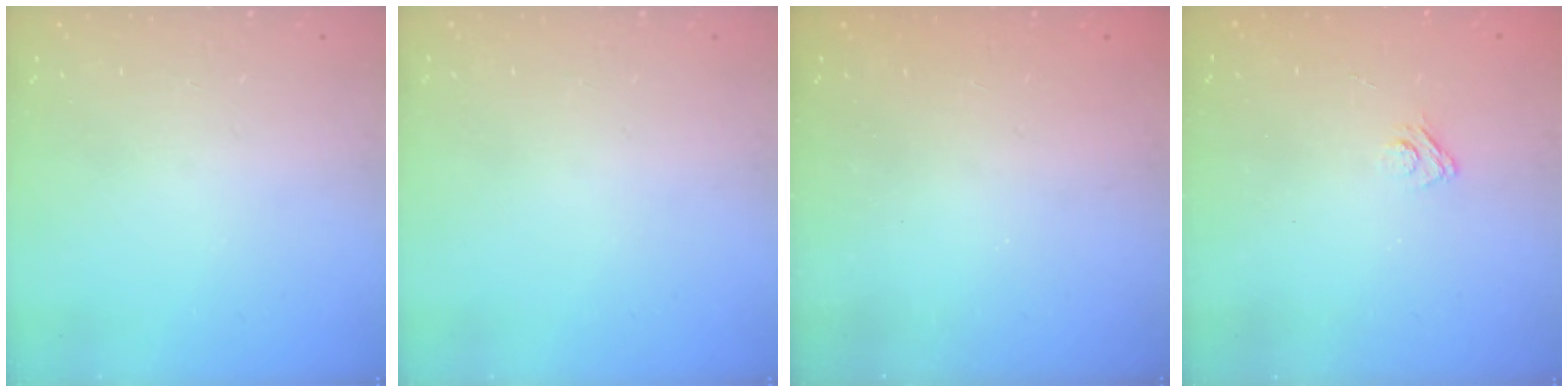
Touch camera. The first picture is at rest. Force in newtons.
{"total": 0.0}
{"total": 2.5, "press": 2.3, "slide": 0.8}
{"total": 3.0, "press": 2.7, "slide": 1.4}